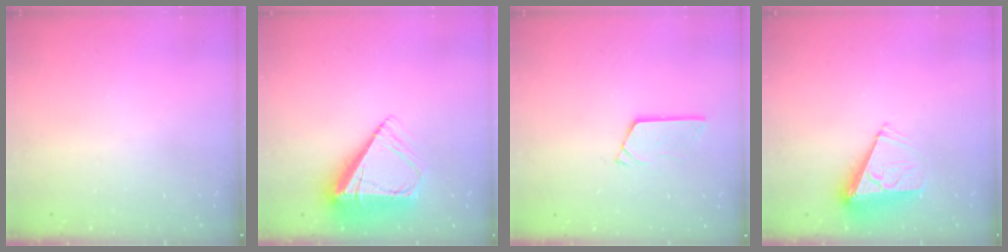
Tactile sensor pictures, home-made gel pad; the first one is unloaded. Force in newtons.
{"total": 10.2, "press": 10.1, "slide": 1.4}
{"total": 4.3, "press": 4.3, "slide": 0.4}
{"total": 9.5, "press": 9.5, "slide": 0.1}